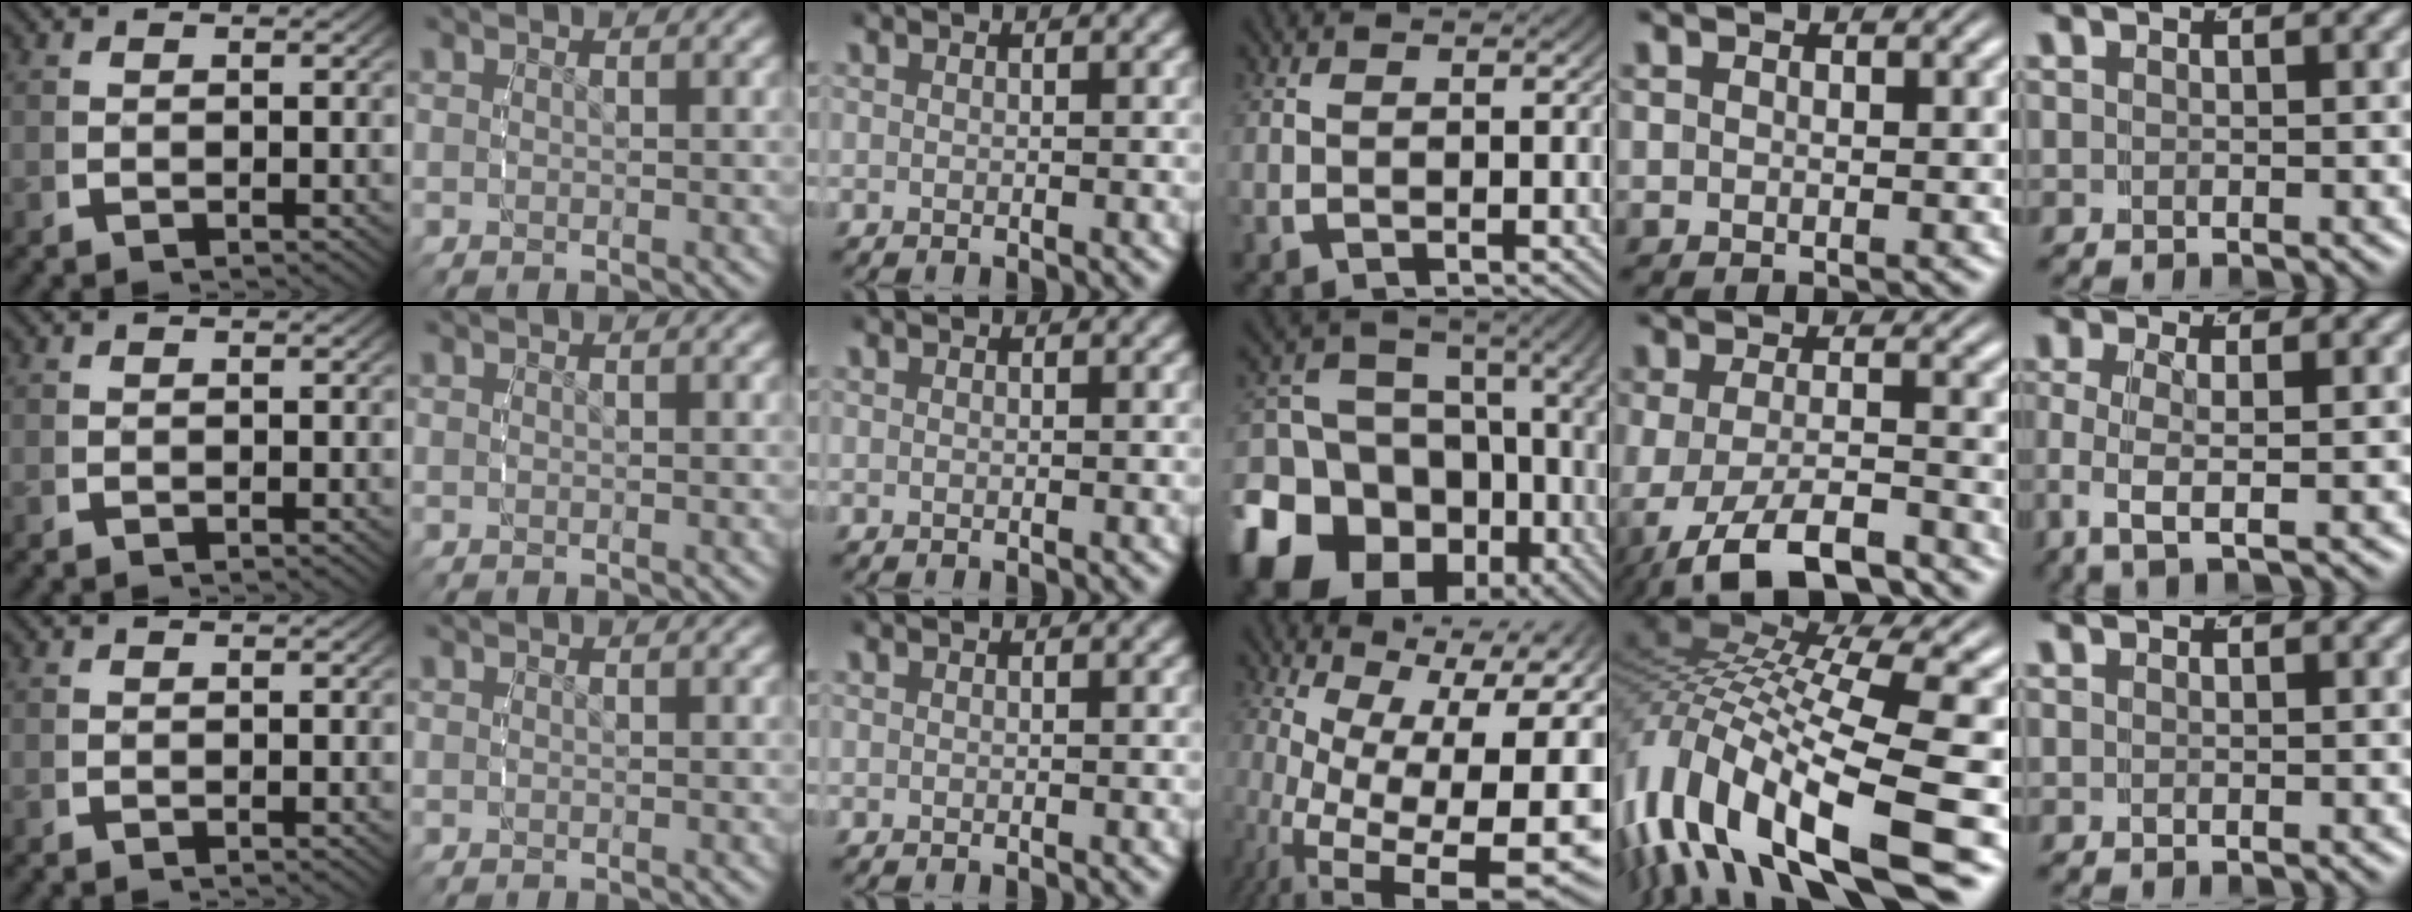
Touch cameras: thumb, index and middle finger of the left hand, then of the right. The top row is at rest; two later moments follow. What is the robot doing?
{"motion": "grasp_and_lifting", "object": "backpack"}